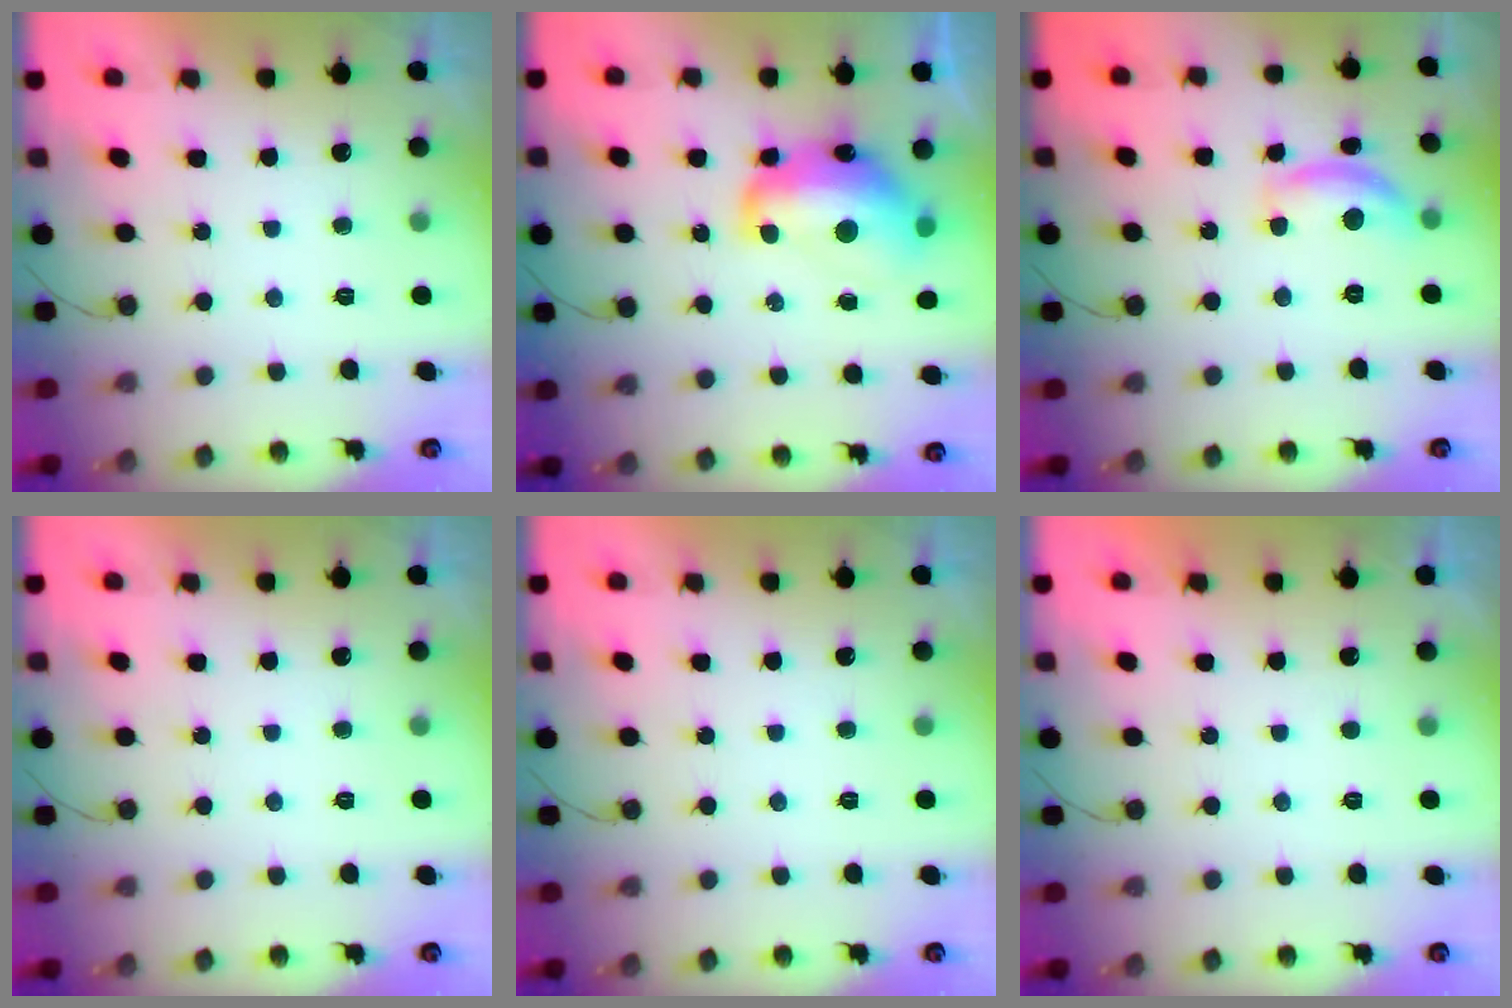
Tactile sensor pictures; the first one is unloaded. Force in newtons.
{"total": 15.3, "press": 15.3, "slide": 1.0}
{"total": 11.6, "press": 11.5, "slide": 0.7}
{"total": 0.0}
{"total": 0.0}
{"total": 0.0}